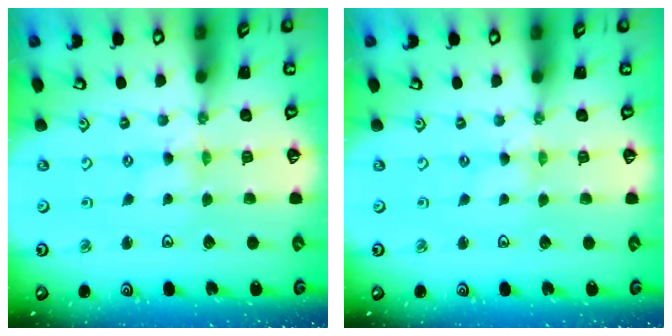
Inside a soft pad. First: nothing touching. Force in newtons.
{"total": 0.0}